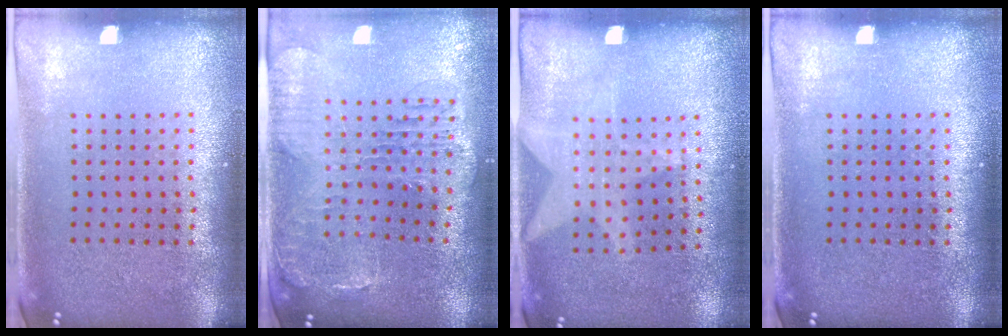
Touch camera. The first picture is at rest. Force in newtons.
{"total": 1.5, "press": 1.4, "slide": 0.4}
{"total": 1.1, "press": 0.9, "slide": 0.7}
{"total": 0.0}